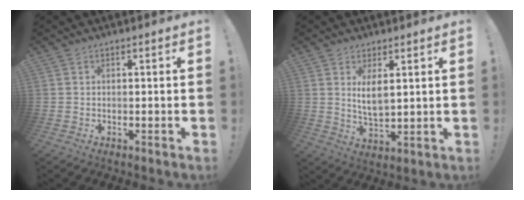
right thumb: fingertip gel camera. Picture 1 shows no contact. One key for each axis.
{"total": 5.8, "fx": 2.2, "fy": 2.5, "fz": 4.7, "tx": -0.089, "ty": -0.011, "tz": 0.036}